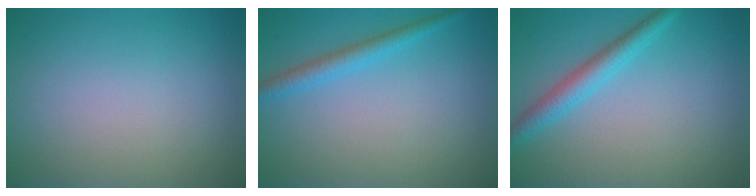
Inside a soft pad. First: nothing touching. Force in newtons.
{"total": 2.2, "press": 2.2, "slide": 0.1}
{"total": 2.9, "press": 2.9, "slide": 0.1}